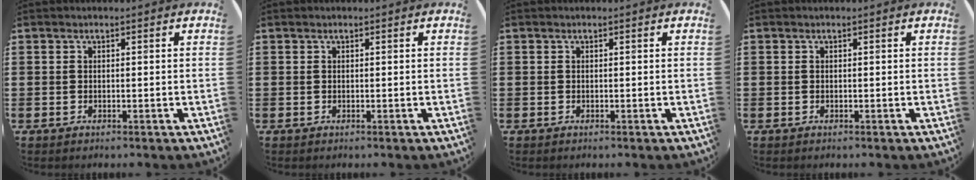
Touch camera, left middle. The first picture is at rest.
{"total": 0.0}
{"total": 0.0}
{"total": 0.0}